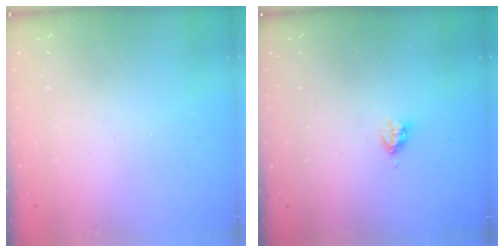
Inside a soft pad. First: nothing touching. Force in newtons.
{"total": 2.9, "press": 2.9, "slide": 0.5}